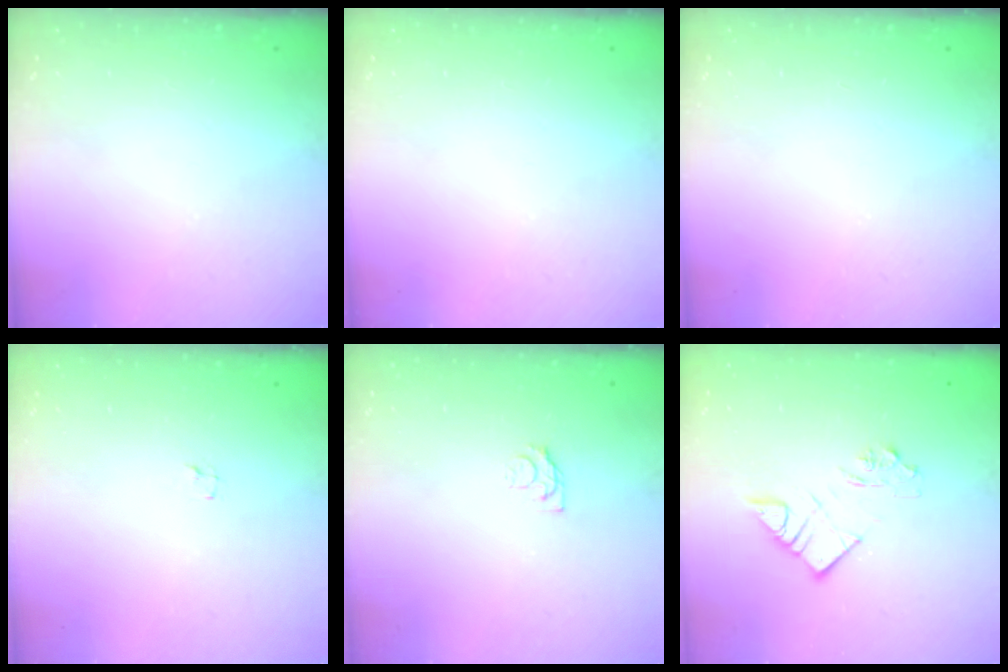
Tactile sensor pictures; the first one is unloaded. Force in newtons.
{"total": 0.0}
{"total": 0.0}
{"total": 1.2, "press": 1.2, "slide": 0.1}
{"total": 4.0, "press": 4.0, "slide": 0.4}
{"total": 9.8, "press": 9.7, "slide": 0.9}